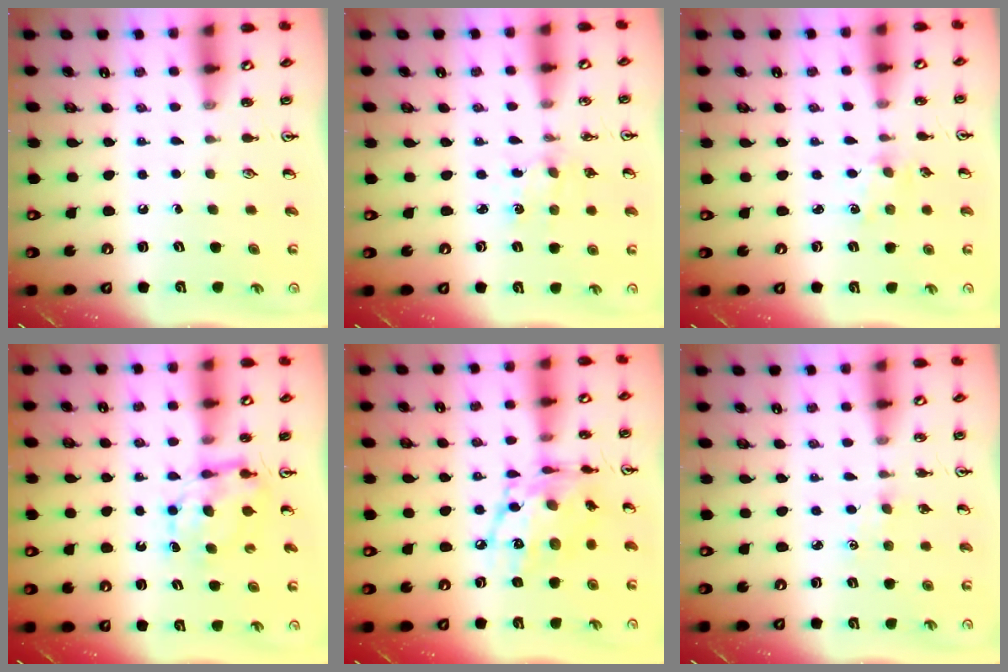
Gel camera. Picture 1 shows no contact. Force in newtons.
{"total": 2.7, "press": 2.6, "slide": 0.4}
{"total": 1.9, "press": 1.8, "slide": 0.4}
{"total": 7.2, "press": 7.2, "slide": 0.2}
{"total": 15.0, "press": 15.0, "slide": 0.9}
{"total": 0.6, "press": 0.6, "slide": 0.2}